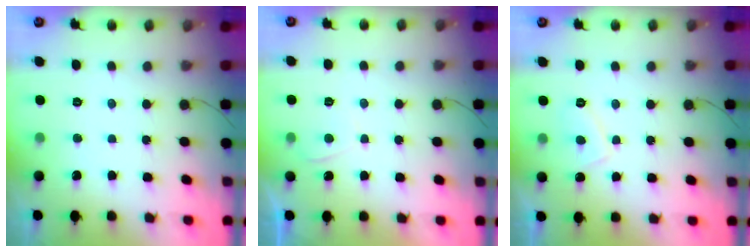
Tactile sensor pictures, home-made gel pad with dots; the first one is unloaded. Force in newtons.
{"total": 0.7, "press": 0.5, "slide": 0.4}
{"total": 3.6, "press": 3.5, "slide": 1.0}